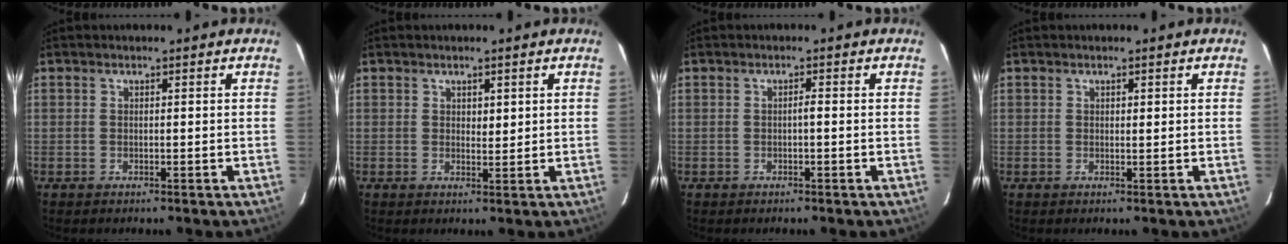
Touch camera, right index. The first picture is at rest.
{"total": 1.6, "force": [0.7, 0.9, 1.2], "torque": [-0.015, -0.003, 0.013]}
{"total": 0.8, "force": [-0.2, 0.0, 0.7], "torque": [-0.012, 0.002, -0.004]}
{"total": 0.6, "force": [0.3, 0.3, 0.5], "torque": [-0.006, 0.000, 0.004]}